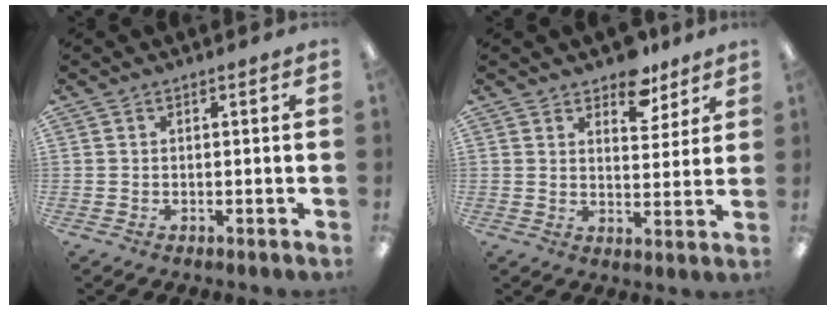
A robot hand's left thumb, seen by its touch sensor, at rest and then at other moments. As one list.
[{"total": 8.4, "force": [6.6, 4.2, 3.2], "torque": [-0.027, -0.040, 0.113]}]